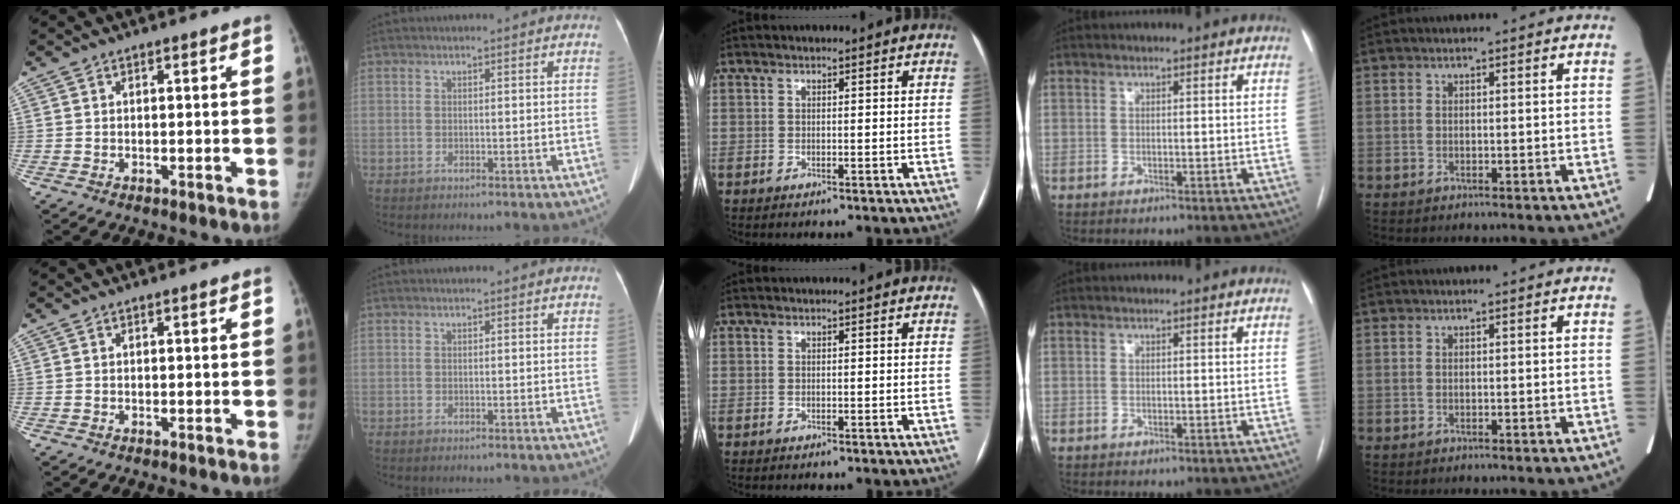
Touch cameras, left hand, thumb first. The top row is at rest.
{}